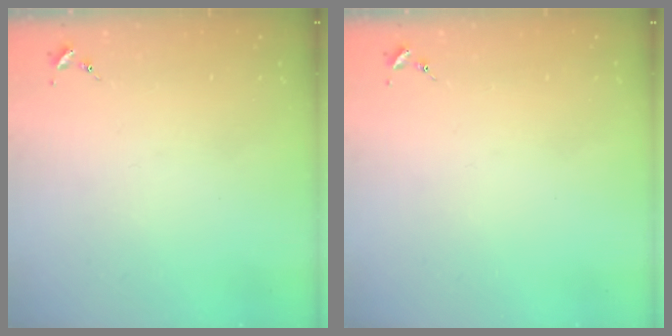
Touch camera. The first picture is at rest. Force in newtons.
{"total": 0.0}